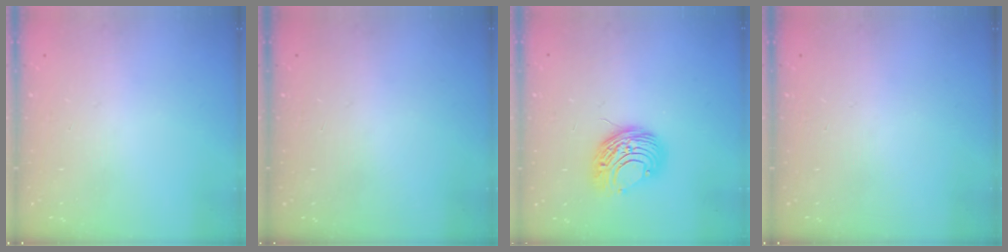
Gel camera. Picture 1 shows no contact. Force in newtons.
{"total": 0.0}
{"total": 9.0, "press": 9.0, "slide": 0.5}
{"total": 0.0}